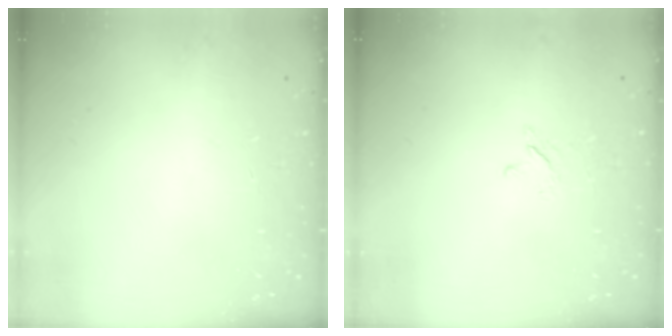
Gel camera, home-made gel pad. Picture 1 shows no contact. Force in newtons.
{"total": 2.6, "press": 2.6, "slide": 0.3}